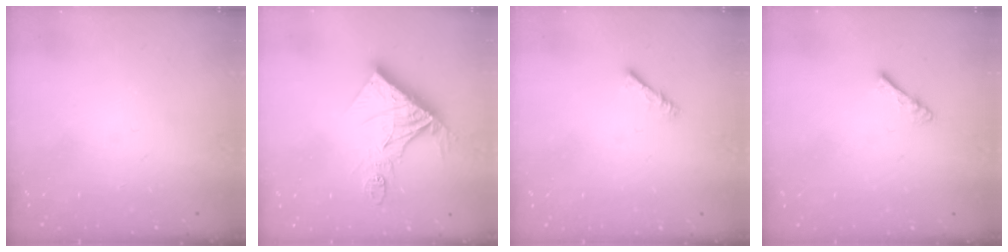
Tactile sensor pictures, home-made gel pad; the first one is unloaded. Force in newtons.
{"total": 16.2, "press": 16.1, "slide": 1.6}
{"total": 2.3, "press": 2.3, "slide": 0.4}
{"total": 4.0, "press": 3.9, "slide": 0.6}